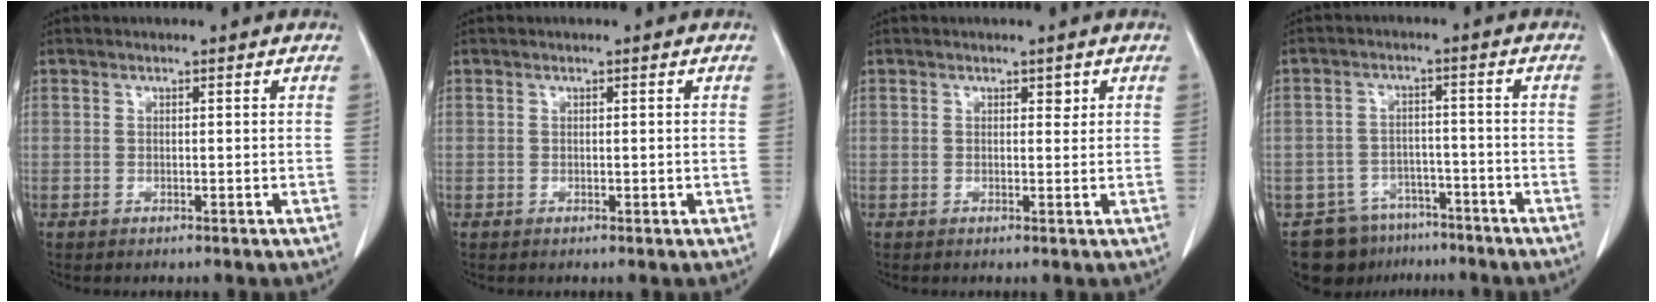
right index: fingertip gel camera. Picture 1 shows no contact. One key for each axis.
{"total": 0.7, "fx": 0.0, "fy": 0.3, "fz": 0.6, "tx": -0.010, "ty": -0.002, "tz": 0.001}
{"total": 1.1, "fx": 0.6, "fy": 0.7, "fz": 0.6, "tx": -0.003, "ty": -0.003, "tz": 0.007}
{"total": 8.9, "fx": -6.6, "fy": 5.8, "fz": 1.1, "tx": -0.011, "ty": 0.019, "tz": -0.092}